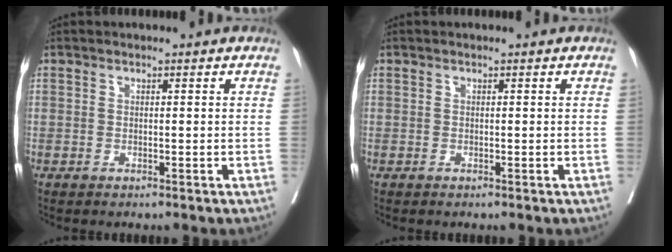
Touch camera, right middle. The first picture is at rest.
{"total": 0.0}